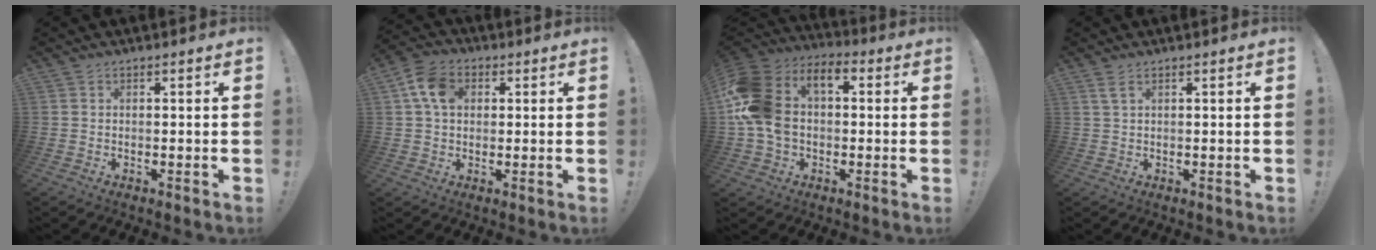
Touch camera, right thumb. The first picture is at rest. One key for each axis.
{"total": 9.8, "fx": 2.7, "fy": 7.3, "fz": 6.0, "tx": -0.105, "ty": 0.008, "tz": 0.052}
{"total": 16.5, "fx": 2.1, "fy": 11.6, "fz": 11.4, "tx": -0.232, "ty": 0.001, "tz": 0.040}
{"total": 2.3, "fx": 1.2, "fy": 0.6, "fz": 1.9, "tx": -0.032, "ty": -0.002, "tz": 0.019}